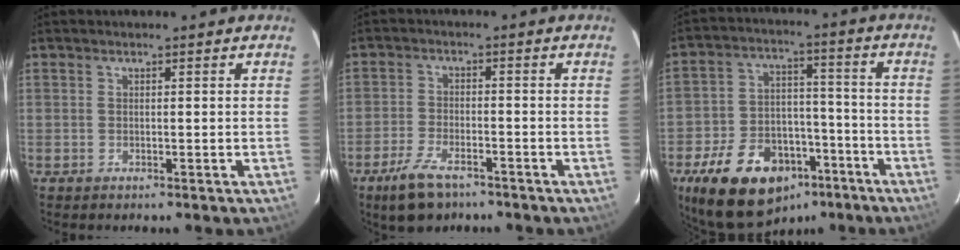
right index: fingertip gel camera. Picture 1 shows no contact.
{"total": 7.9, "force": [-5.6, 3.4, 4.4], "torque": [-0.112, -0.010, -0.102]}
{"total": 20.2, "force": [-12.3, 12.2, 10.3], "torque": [-0.221, 0.023, -0.181]}